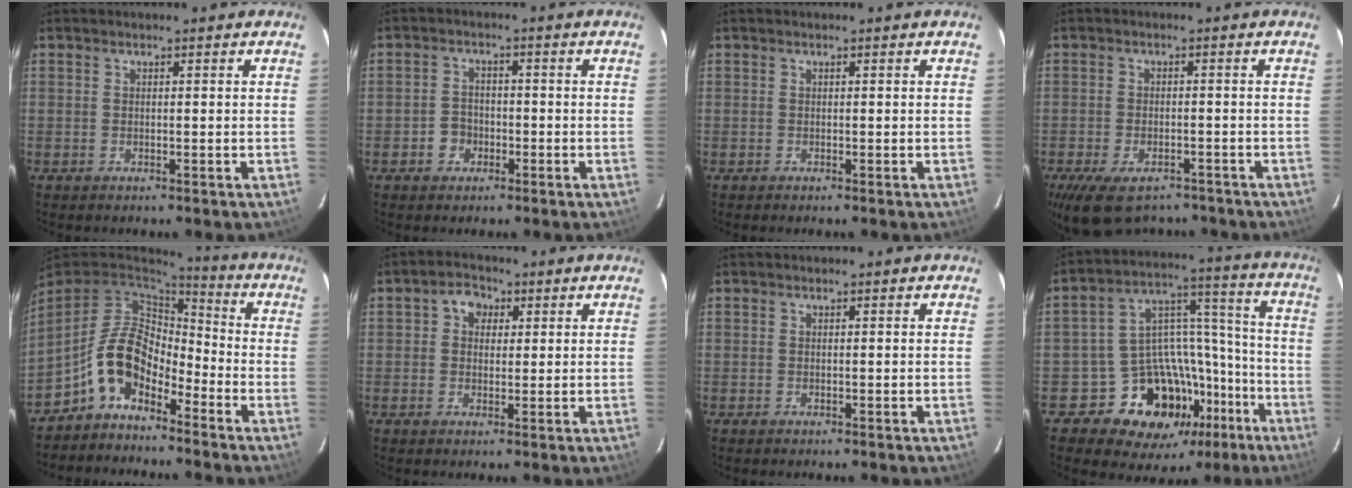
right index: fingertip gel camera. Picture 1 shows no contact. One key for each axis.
{"total": 3.4, "fx": -1.6, "fy": 2.9, "fz": 0.9, "tx": -0.022, "ty": 0.010, "tz": -0.025}
{"total": 0.0}
{"total": 11.2, "fx": -8.1, "fy": 5.4, "fz": 5.5, "tx": -0.120, "ty": -0.014, "tz": -0.124}
{"total": 10.4, "fx": -6.0, "fy": 5.6, "fz": 6.4, "tx": -0.131, "ty": 0.022, "tz": -0.120}
{"total": 4.1, "fx": 1.2, "fy": 3.5, "fz": 1.8, "tx": -0.027, "ty": 0.017, "tz": 0.018}
{"total": 0.0}
{"total": 18.8, "fx": -11.6, "fy": 13.0, "fz": 7.2, "tx": -0.122, "ty": 0.073, "tz": -0.152}